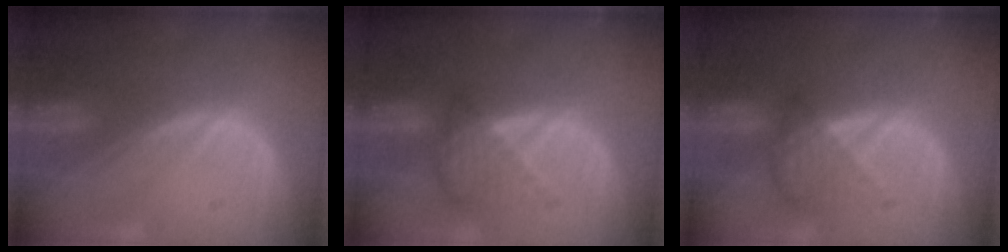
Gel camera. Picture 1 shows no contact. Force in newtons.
{"total": 4.5, "press": 4.2, "slide": 1.7}
{"total": 4.6, "press": 4.3, "slide": 1.7}